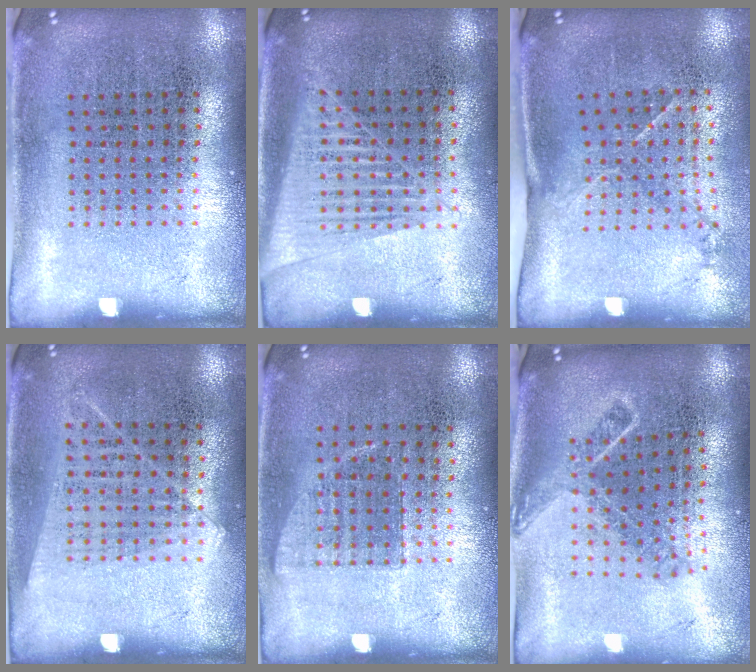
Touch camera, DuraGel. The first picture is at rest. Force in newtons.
{"total": 1.4, "press": 1.3, "slide": 0.7}
{"total": 1.5, "press": 1.0, "slide": 1.1}
{"total": 1.1, "press": 1.0, "slide": 0.6}
{"total": 0.7, "press": 0.7, "slide": 0.3}
{"total": 1.7, "press": 1.2, "slide": 1.1}